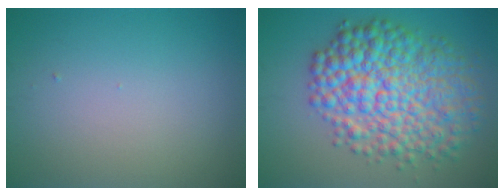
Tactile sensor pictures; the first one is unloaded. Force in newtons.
{"total": 10.0, "press": 10.0, "slide": 0.1}